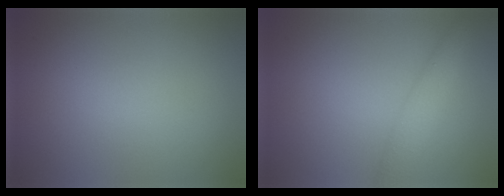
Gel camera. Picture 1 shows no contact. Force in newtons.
{"total": 2.7, "press": 2.7, "slide": 0.2}